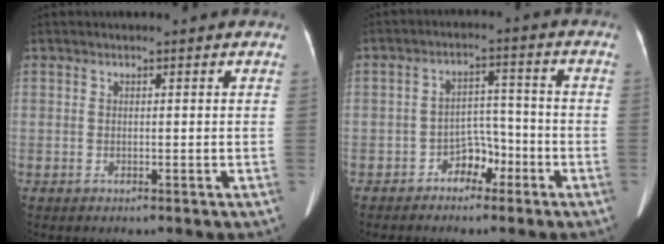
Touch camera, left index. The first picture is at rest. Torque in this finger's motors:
{"motor_torque": [-0.06, 0.25, 0.06, -0.01]}